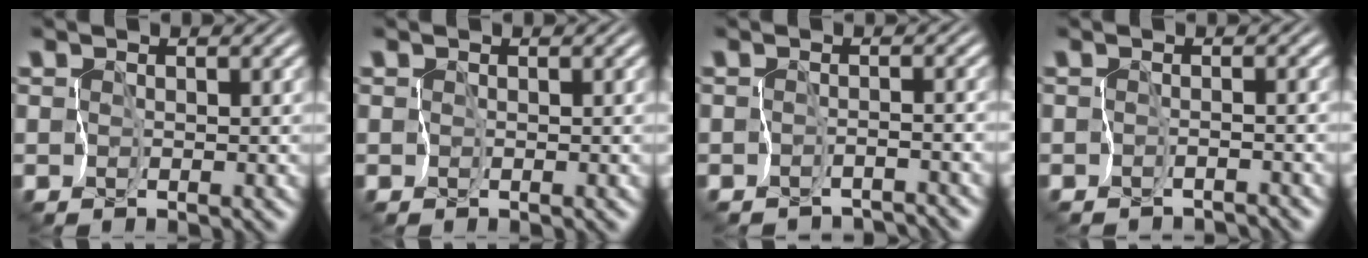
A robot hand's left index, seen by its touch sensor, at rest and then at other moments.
{"total": 0.0}
{"total": 3.0, "force": [-3.0, 0.6, 0.4], "torque": [-0.001, -0.002, -0.045]}
{"total": 1.9, "force": [-1.9, 0.1, 0.0], "torque": [0.003, -0.005, -0.032]}